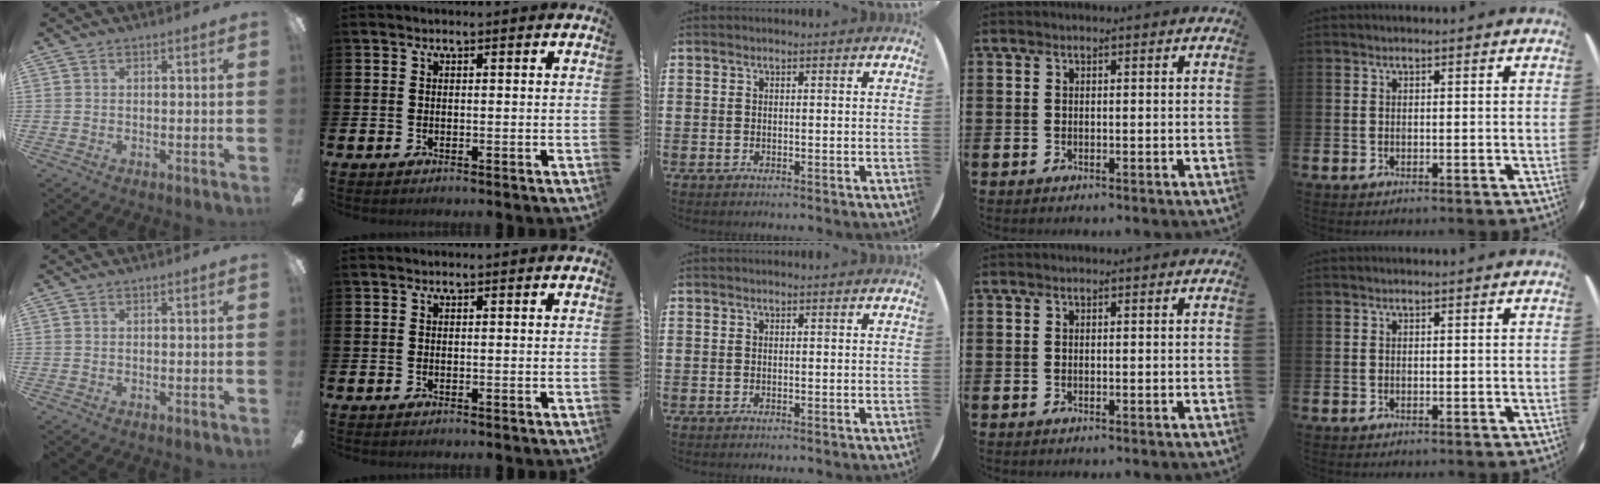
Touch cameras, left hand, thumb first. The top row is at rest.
{}